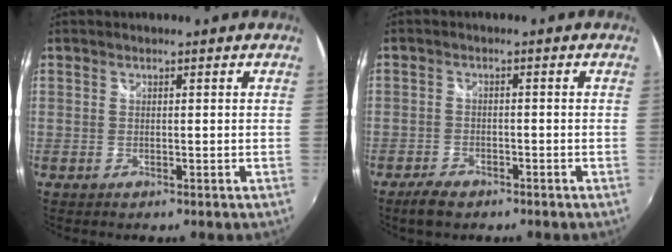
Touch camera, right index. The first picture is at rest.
{"total": 4.3, "force": [-3.4, 2.1, 1.7], "torque": [-0.048, 0.005, -0.057]}